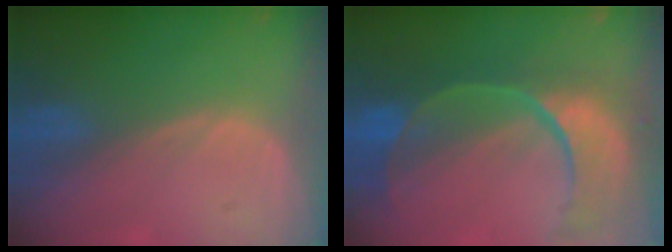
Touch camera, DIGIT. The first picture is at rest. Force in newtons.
{"total": 12.3, "press": 9.9, "slide": 7.3}